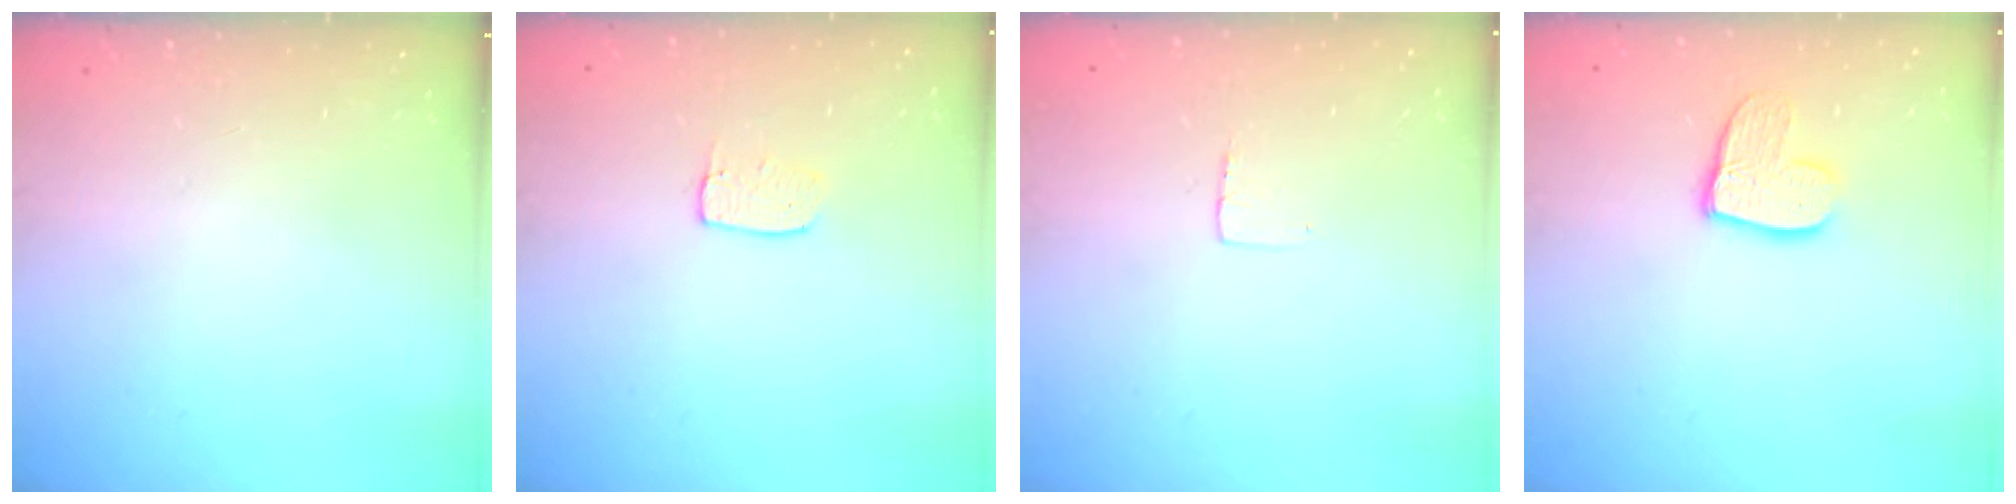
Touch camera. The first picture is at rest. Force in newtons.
{"total": 6.0, "press": 6.0, "slide": 0.3}
{"total": 3.0, "press": 3.0, "slide": 0.2}
{"total": 10.9, "press": 10.8, "slide": 0.9}